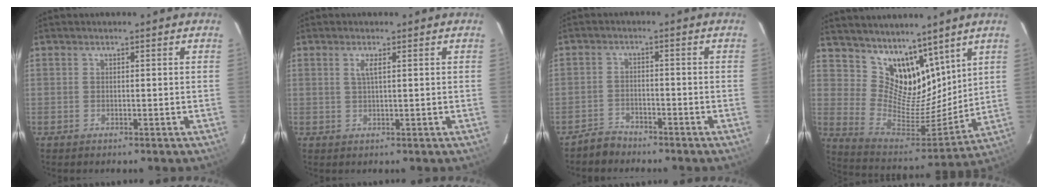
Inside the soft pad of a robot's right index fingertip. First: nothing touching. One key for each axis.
{"total": 1.7, "fx": 0.7, "fy": 0.1, "fz": 1.6, "tx": -0.032, "ty": 0.001, "tz": 0.013}
{"total": 3.5, "fx": -3.2, "fy": 1.5, "fz": 0.1, "tx": -0.014, "ty": 0.010, "tz": -0.057}
{"total": 15.9, "fx": 11.5, "fy": 8.9, "fz": 6.5, "tx": -0.131, "ty": -0.006, "tz": 0.223}